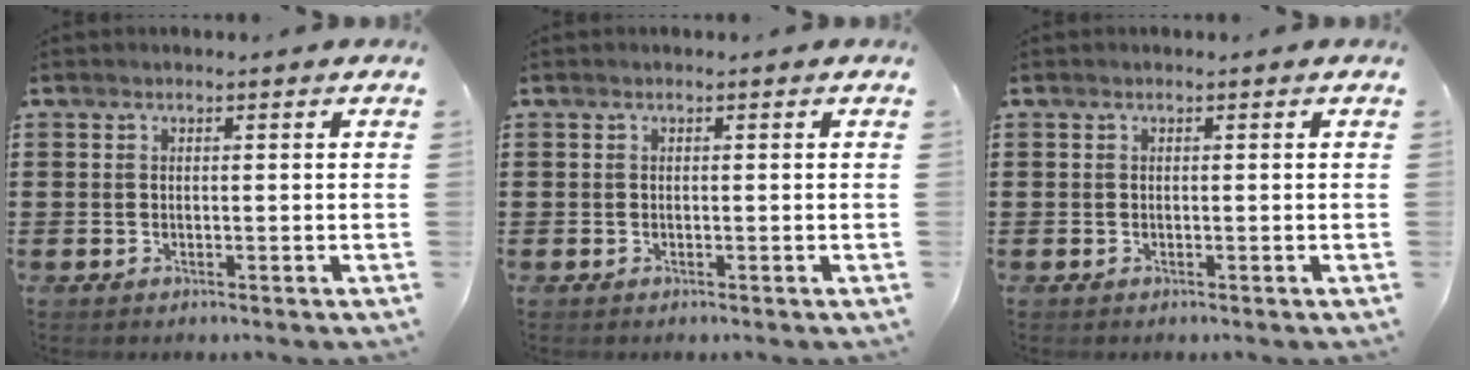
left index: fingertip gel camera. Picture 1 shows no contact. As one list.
[{"total": 0.0}, {"total": 0.0}]